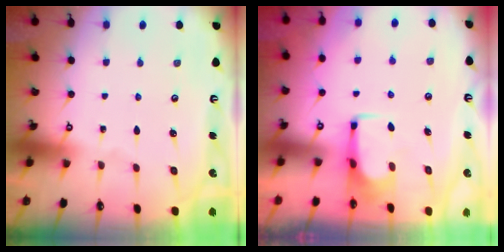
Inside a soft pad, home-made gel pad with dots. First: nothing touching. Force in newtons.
{"total": 3.9, "press": 3.8, "slide": 0.4}